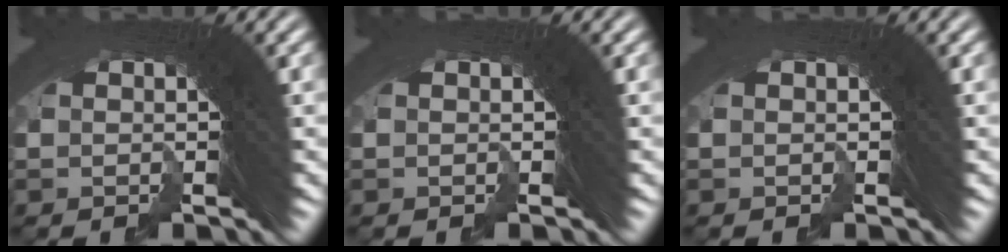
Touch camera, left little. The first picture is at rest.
{"total": 0.0}
{"total": 0.0}